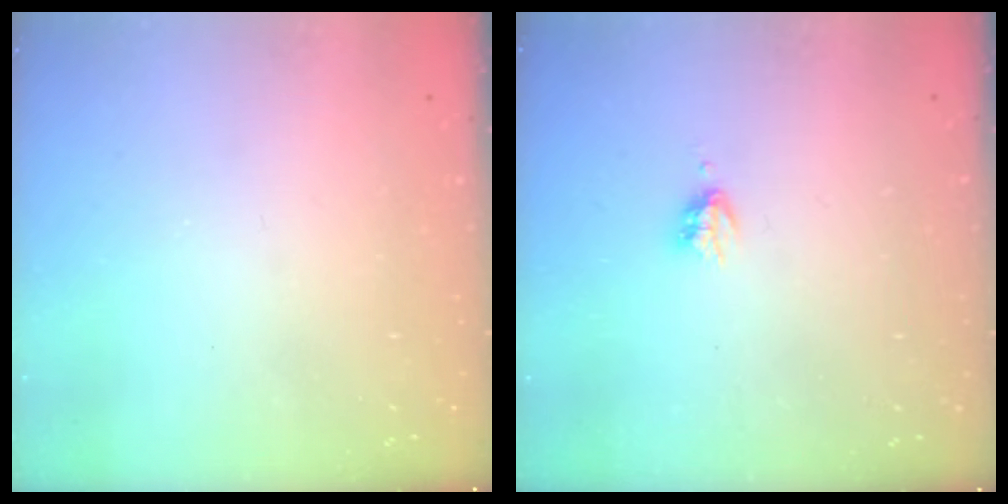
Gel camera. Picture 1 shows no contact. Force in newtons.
{"total": 3.0, "press": 3.0, "slide": 0.5}